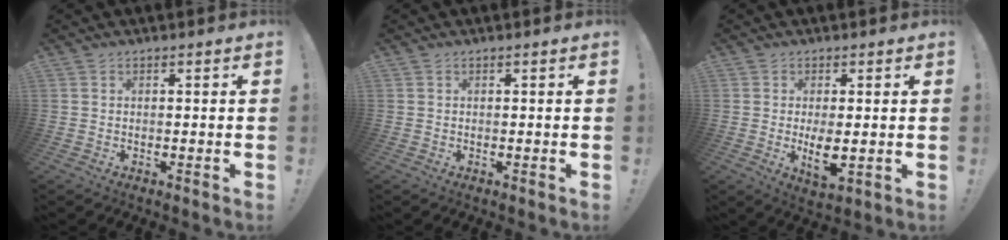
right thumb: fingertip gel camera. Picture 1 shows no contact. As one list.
[{"total": 0.0}, {"total": 6.3, "force": [-0.1, 2.5, 5.8], "torque": [-0.094, -0.013, 0.001]}]